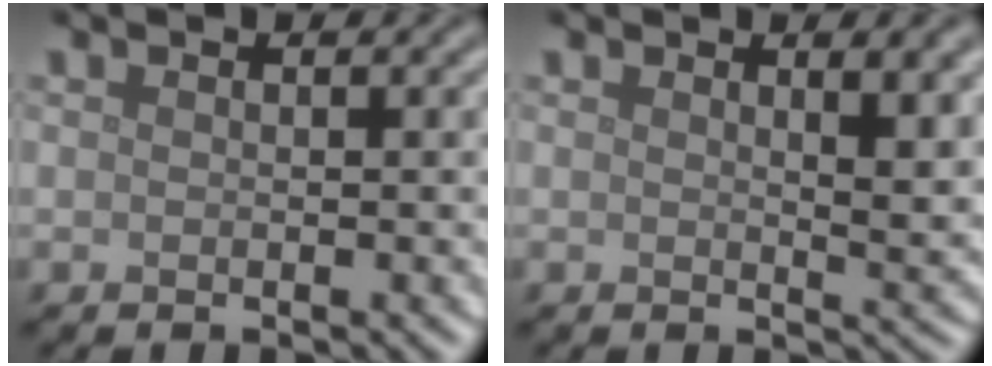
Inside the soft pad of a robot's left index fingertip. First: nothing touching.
{"total": 3.4, "force": [1.5, 1.0, 2.9], "torque": [-0.032, -0.004, 0.023]}